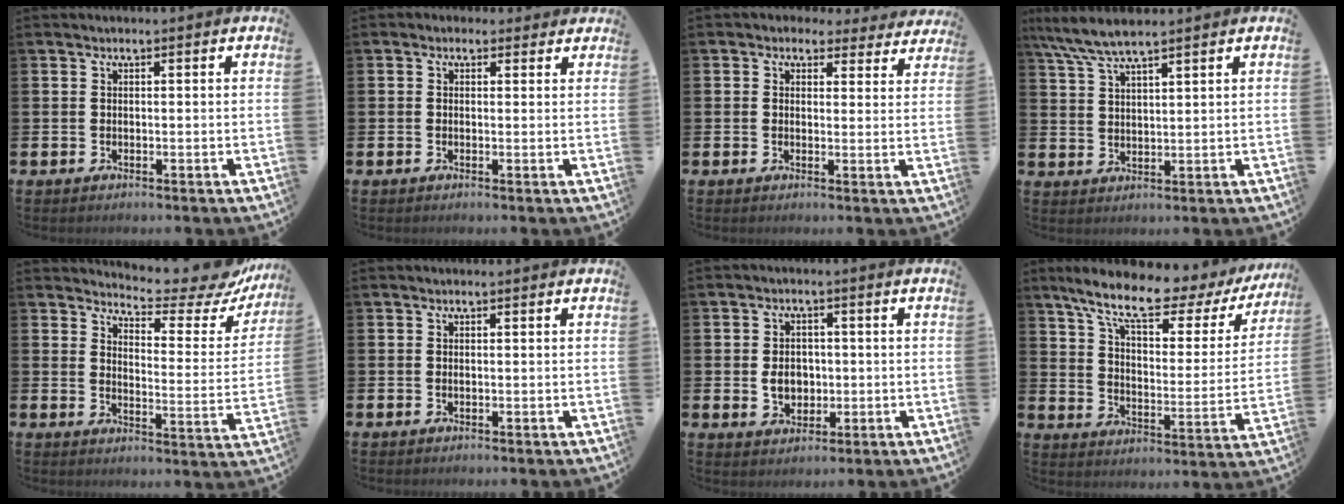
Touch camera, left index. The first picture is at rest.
{"total": 1.0, "force": [0.6, 0.8, 0.1], "torque": [-0.001, 0.008, 0.010]}
{"total": 3.0, "force": [2.4, 1.7, 0.2], "torque": [-0.006, -0.013, 0.038]}
{"total": 6.2, "force": [5.4, 0.6, 2.9], "torque": [-0.075, -0.013, 0.099]}
{"total": 7.0, "force": [6.6, 1.3, 2.0], "torque": [-0.040, -0.061, 0.108]}
{"total": 0.0}
{"total": 3.8, "force": [-0.2, 3.1, 2.2], "torque": [-0.032, 0.002, -0.013]}
{"total": 10.7, "force": [8.7, 2.7, 5.6], "torque": [-0.141, -0.045, 0.145]}